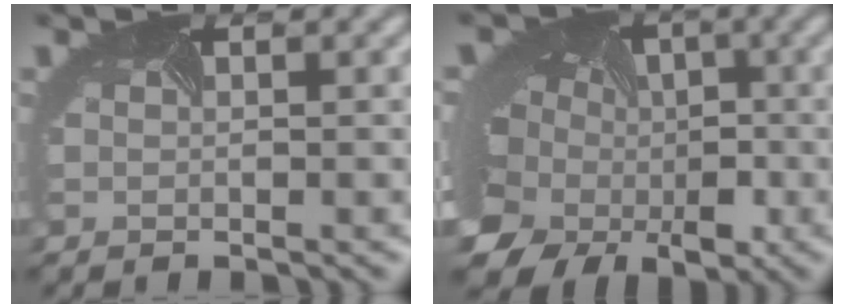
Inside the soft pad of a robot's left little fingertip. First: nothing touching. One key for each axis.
{"total": 15.6, "fx": -3.8, "fy": 12.8, "fz": 8.1, "tx": -0.186, "ty": -0.022, "tz": -0.085}